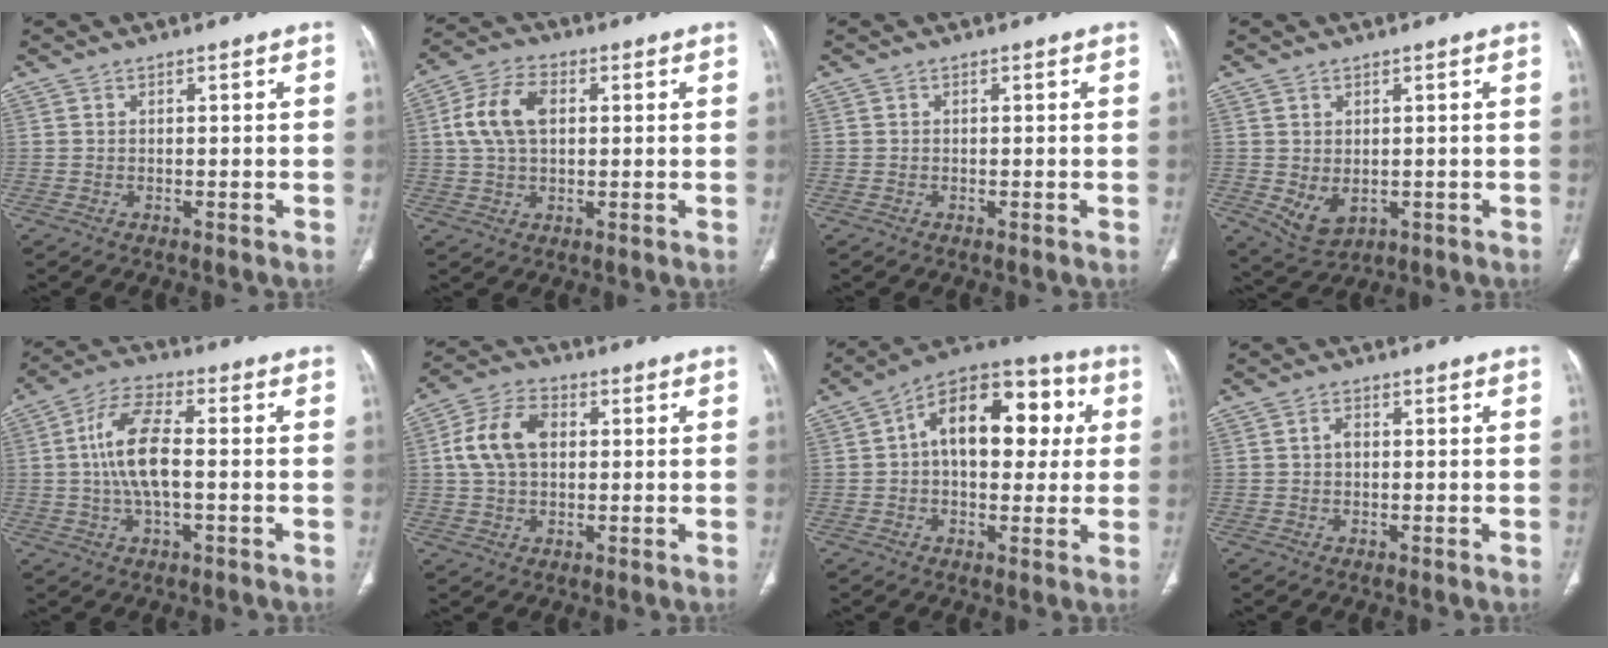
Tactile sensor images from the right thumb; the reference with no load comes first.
{"total": 9.7, "force": [1.7, 6.0, 7.4], "torque": [-0.149, 0.017, 0.030]}
{"total": 0.0}
{"total": 5.3, "force": [-0.6, 3.6, 3.9], "torque": [-0.062, -0.008, 0.011]}
{"total": 11.0, "force": [-0.1, 4.3, 10.1], "torque": [-0.210, 0.019, -0.007]}
{"total": 10.5, "force": [1.6, 7.0, 7.7], "torque": [-0.145, 0.019, 0.026]}
{"total": 19.0, "force": [3.3, 11.2, 14.9], "torque": [-0.175, 0.033, 0.038]}
{"total": 1.8, "force": [0.1, 1.3, 1.3], "torque": [-0.020, 0.006, 0.001]}